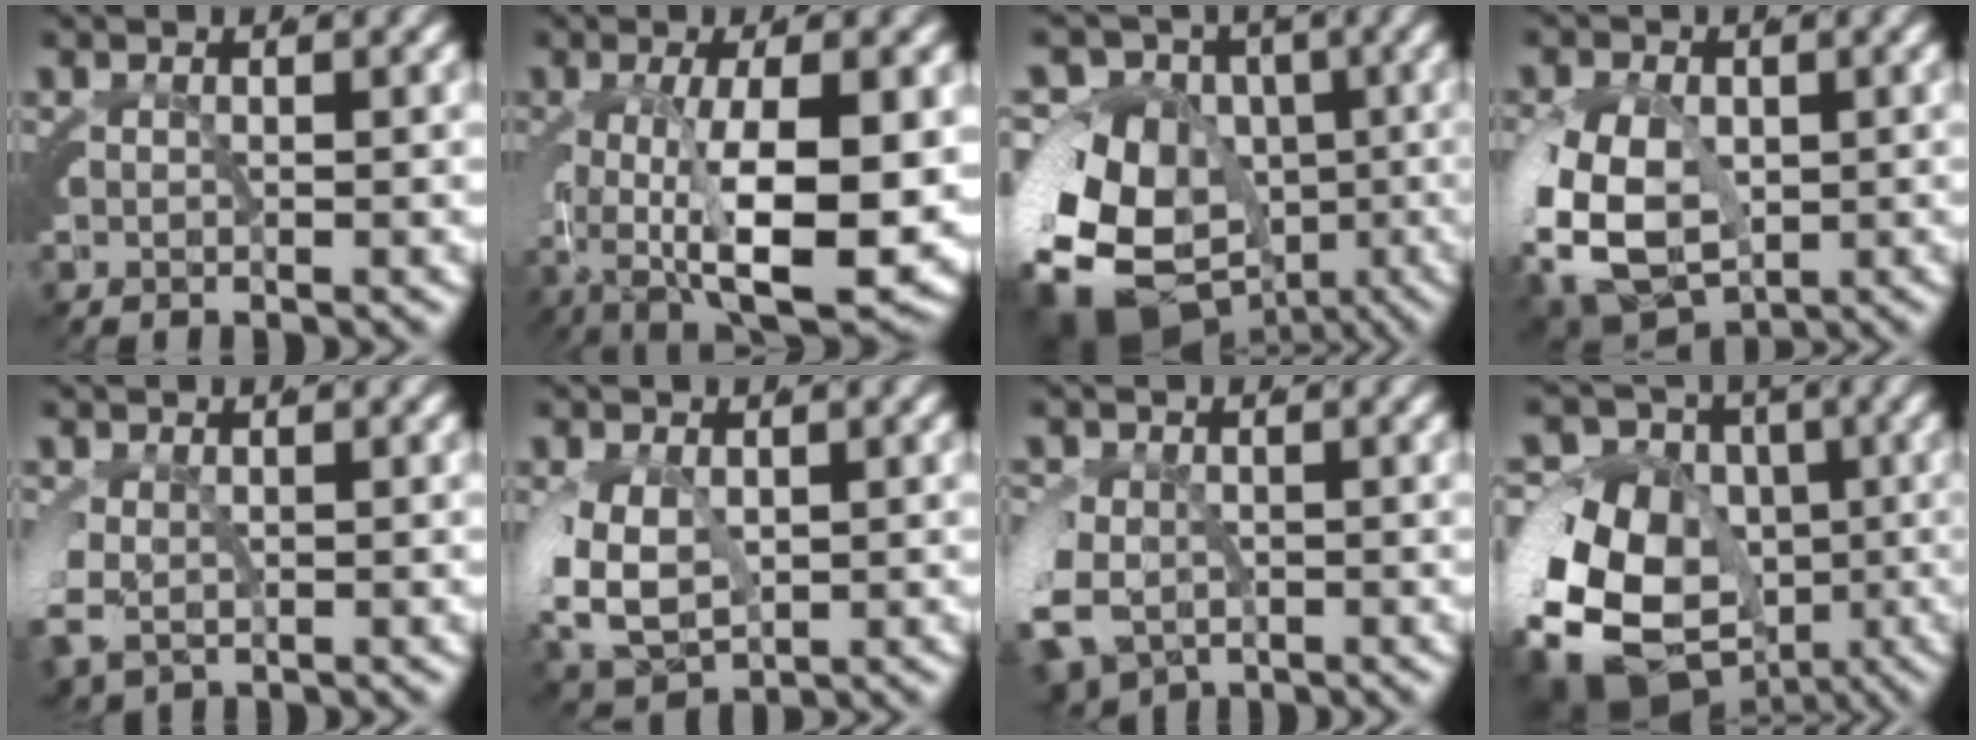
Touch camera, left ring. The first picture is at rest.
{"total": 10.3, "force": [-1.5, 4.1, 9.3], "torque": [-0.150, -0.023, -0.005]}
{"total": 17.7, "force": [-6.0, 14.3, 8.5], "torque": [-0.185, -0.088, -0.084]}
{"total": 9.5, "force": [-2.9, 7.7, 4.7], "torque": [-0.122, -0.047, -0.033]}
{"total": 1.4, "force": [-0.5, 1.1, 0.6], "torque": [-0.021, -0.011, 0.004]}
{"total": 6.5, "force": [-1.6, 5.6, 3.0], "torque": [-0.098, -0.033, -0.015]}
{"total": 5.1, "force": [-3.0, 3.9, 1.6], "torque": [-0.042, -0.030, -0.036]}
{"total": 15.4, "force": [-5.2, 12.4, 7.4], "torque": [-0.157, -0.076, -0.071]}